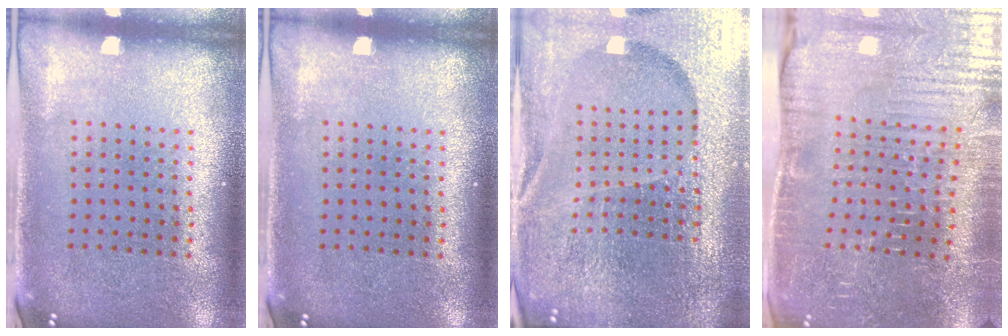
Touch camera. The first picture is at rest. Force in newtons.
{"total": 0.0}
{"total": 6.6, "press": 5.8, "slide": 3.2}
{"total": 4.3, "press": 4.2, "slide": 0.4}